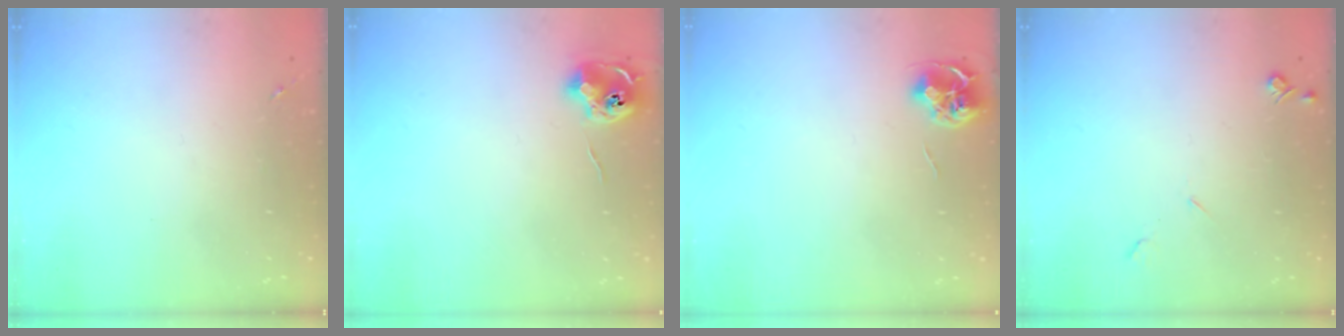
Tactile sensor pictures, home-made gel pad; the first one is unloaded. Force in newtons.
{"total": 8.8, "press": 8.8, "slide": 0.1}
{"total": 7.1, "press": 7.1, "slide": 0.4}
{"total": 4.0, "press": 3.9, "slide": 0.7}